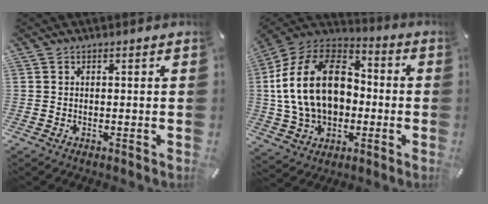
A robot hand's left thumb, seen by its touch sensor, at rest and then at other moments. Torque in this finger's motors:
{"motor_torque": [1.43, 2.33, 1.77, -1.00, 0.47]}